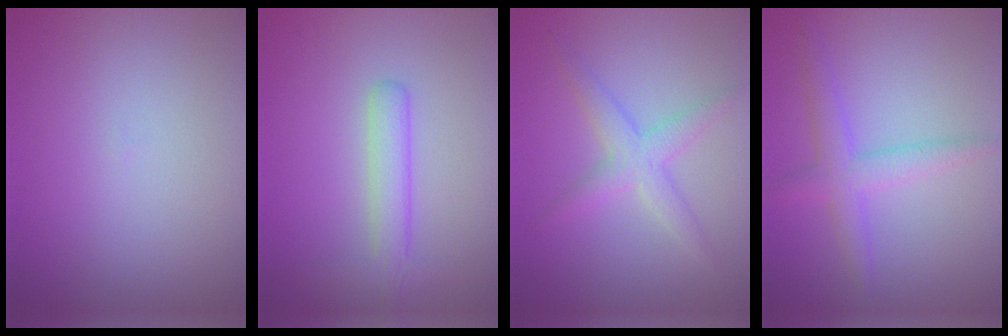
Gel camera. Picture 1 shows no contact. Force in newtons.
{"total": 3.0, "press": 3.0, "slide": 0.0}
{"total": 3.0, "press": 3.0, "slide": 0.1}
{"total": 3.1, "press": 3.1, "slide": 0.2}